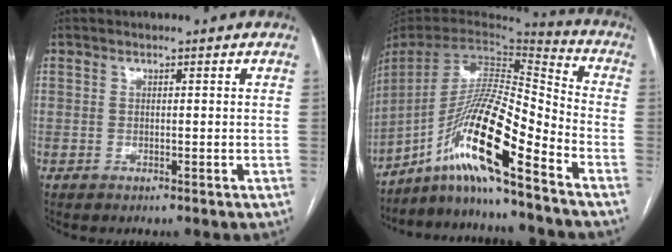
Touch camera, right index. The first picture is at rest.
{"total": 16.7, "force": [-10.5, 0.2, 13.0], "torque": [-0.252, 0.001, -0.195]}